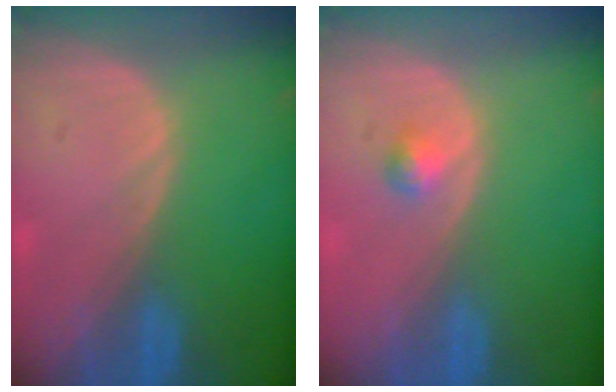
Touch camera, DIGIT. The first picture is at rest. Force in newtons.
{"total": 1.5, "press": 1.5, "slide": 0.3}